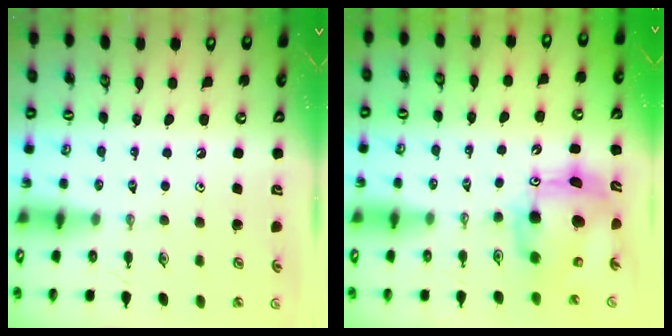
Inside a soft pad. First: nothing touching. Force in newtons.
{"total": 10.8, "press": 10.8, "slide": 0.9}